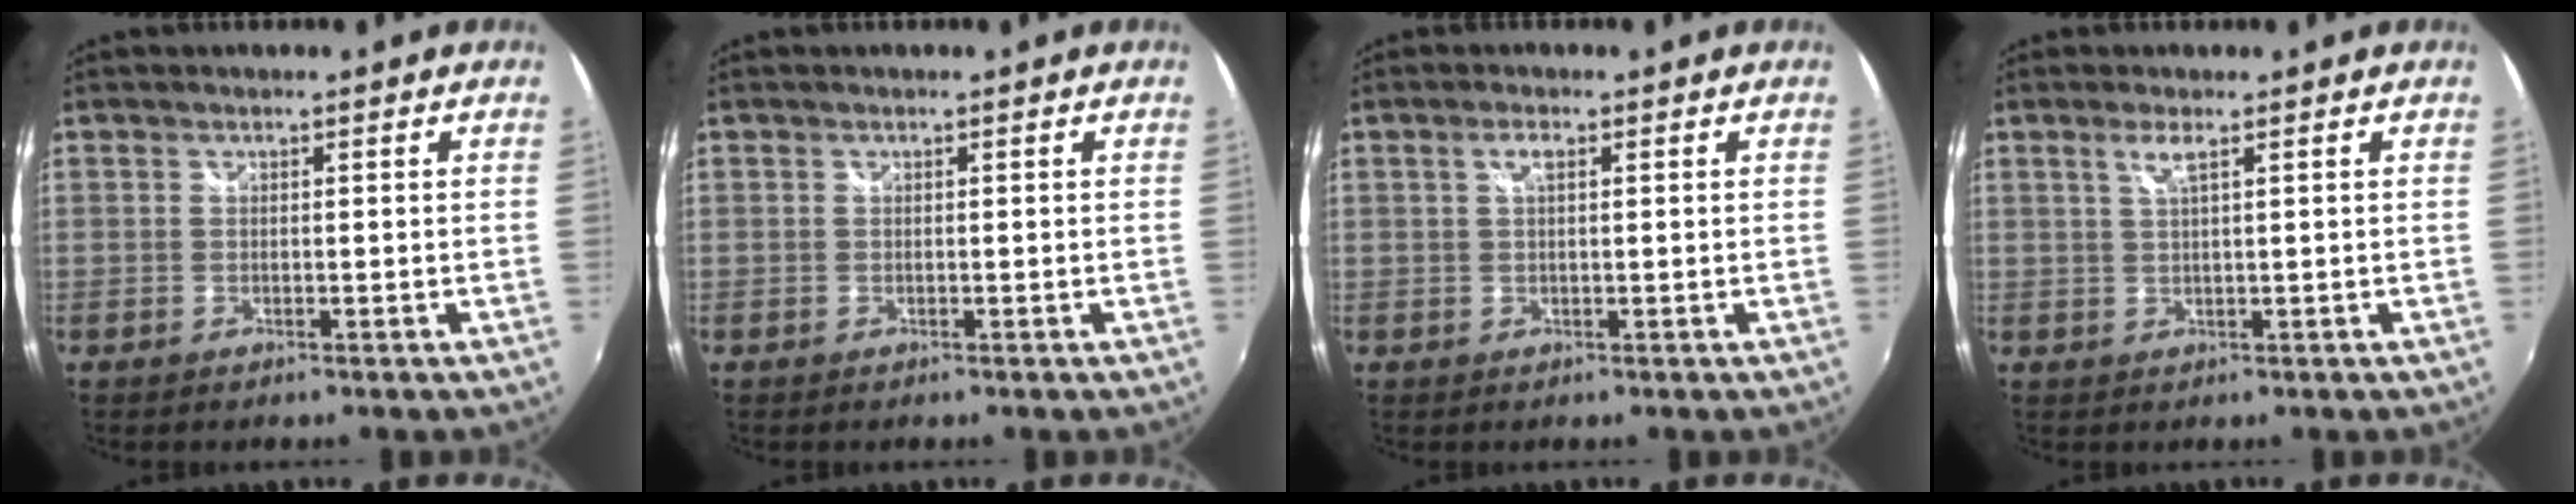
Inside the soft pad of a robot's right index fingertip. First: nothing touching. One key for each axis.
{"total": 0.0}
{"total": 1.8, "fx": 0.7, "fy": 0.5, "fz": 1.6, "tx": -0.030, "ty": 0.004, "tz": 0.009}
{"total": 2.2, "fx": 1.1, "fy": -0.2, "fz": 1.9, "tx": -0.036, "ty": -0.001, "tz": 0.022}